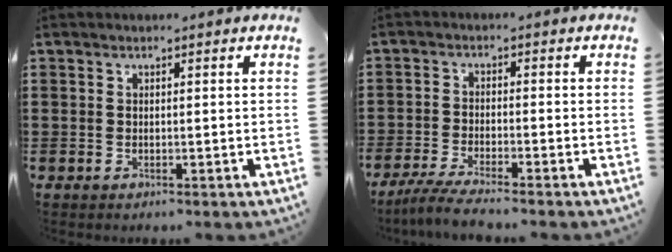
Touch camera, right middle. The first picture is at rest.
{"total": 3.9, "force": [-3.5, -0.1, 1.7], "torque": [-0.050, -0.013, -0.074]}